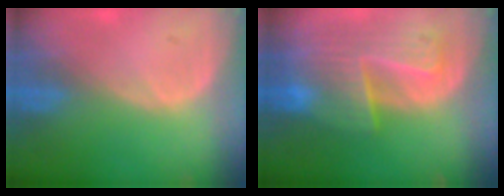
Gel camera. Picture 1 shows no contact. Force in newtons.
{"total": 9.6, "press": 8.4, "slide": 4.8}